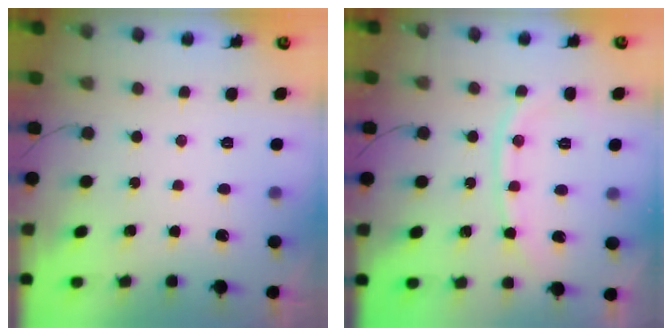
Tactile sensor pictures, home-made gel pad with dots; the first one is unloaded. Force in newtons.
{"total": 8.7, "press": 8.7, "slide": 0.5}